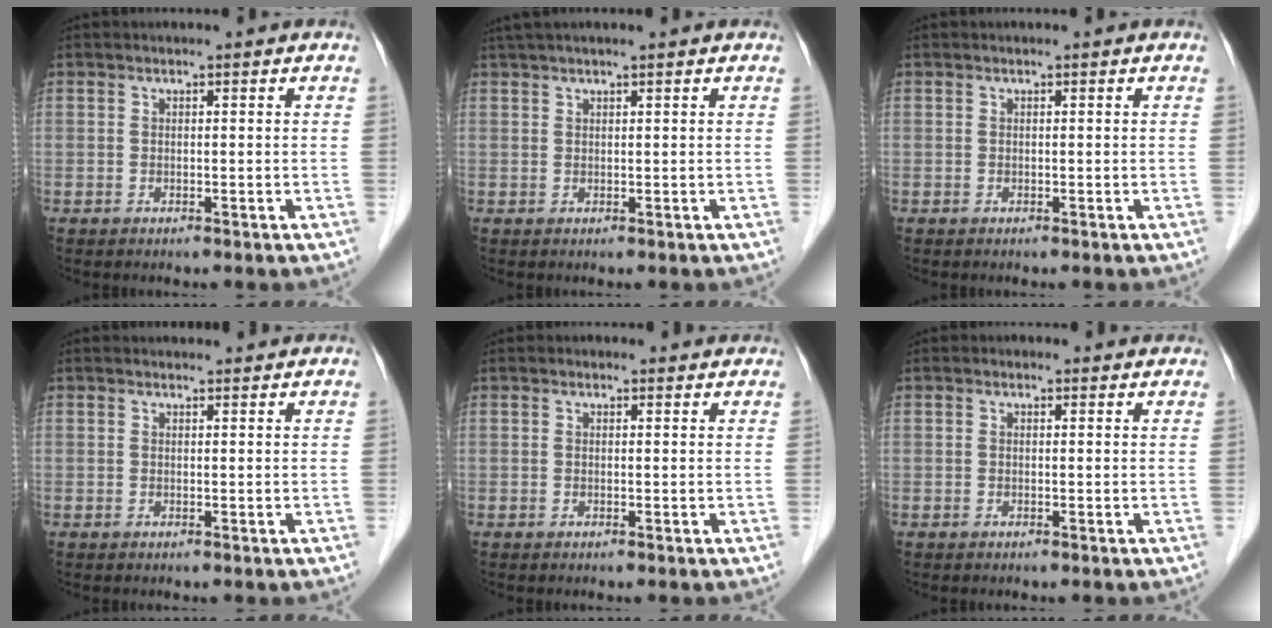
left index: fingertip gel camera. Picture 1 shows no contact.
{"total": 4.0, "force": [3.2, -0.3, 2.3], "torque": [-0.035, 0.035, 0.058]}
{"total": 0.0}
{"total": 2.0, "force": [1.9, 0.4, 0.1], "torque": [-0.008, 0.008, 0.024]}
{"total": 1.0, "force": [0.9, 0.5, 0.1], "torque": [-0.008, 0.002, 0.006]}
{"total": 0.8, "force": [0.6, 0.6, 0.2], "torque": [-0.005, 0.001, 0.002]}